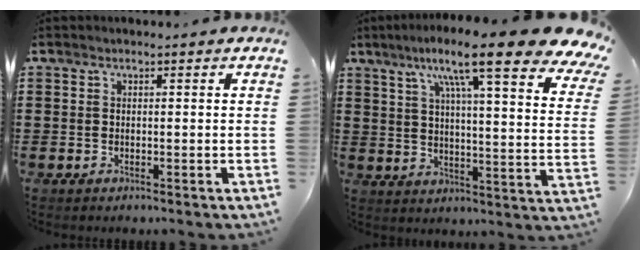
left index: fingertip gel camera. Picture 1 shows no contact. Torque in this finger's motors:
{"motor_torque": [2.14, 0.00, 1.05, 0.21]}